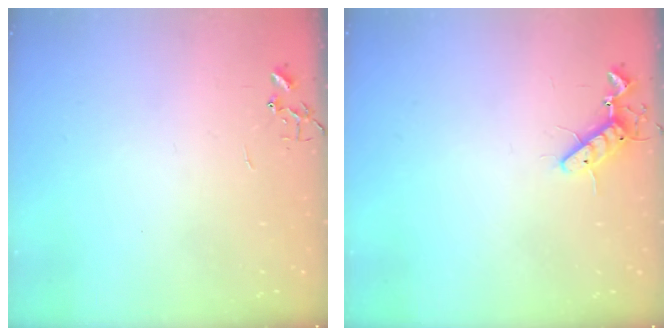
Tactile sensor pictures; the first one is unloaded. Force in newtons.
{"total": 8.5, "press": 8.4, "slide": 1.5}